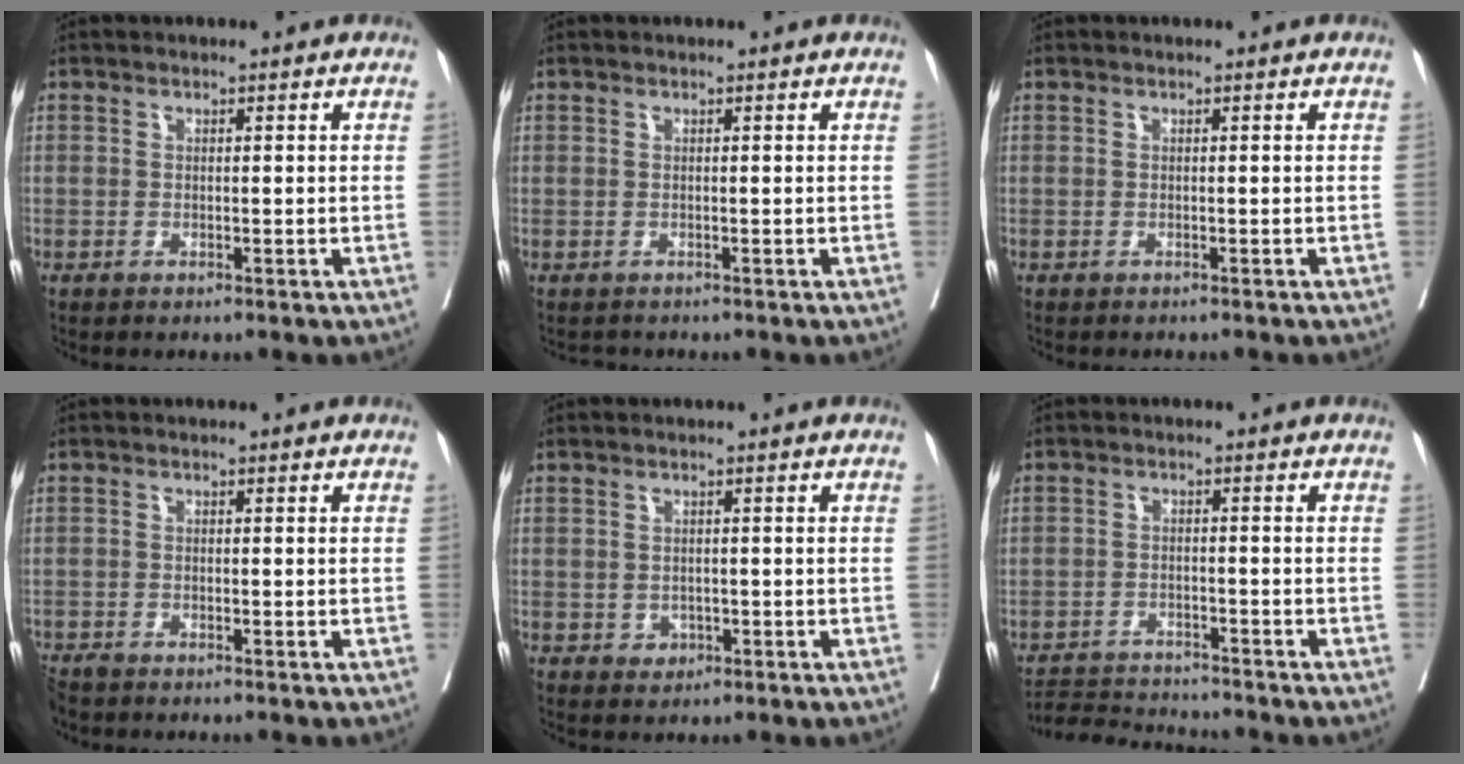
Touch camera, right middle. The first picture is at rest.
{"total": 1.0, "force": [-0.9, 0.4, -0.2], "torque": [-0.003, -0.003, -0.014]}
{"total": 2.7, "force": [-2.4, 0.6, 1.0], "torque": [-0.015, -0.004, -0.030]}
{"total": 3.1, "force": [-2.9, 0.6, 0.9], "torque": [-0.015, -0.011, -0.055]}
{"total": 1.7, "force": [-0.6, 1.5, 0.6], "torque": [-0.004, 0.006, -0.005]}
{"total": 5.7, "force": [-5.7, 0.3, -0.4], "torque": [0.006, -0.004, -0.101]}